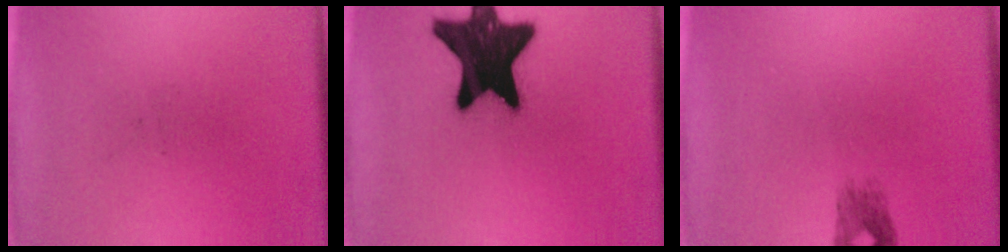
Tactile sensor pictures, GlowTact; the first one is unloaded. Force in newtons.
{"total": 19.5}
{"total": 2.0}